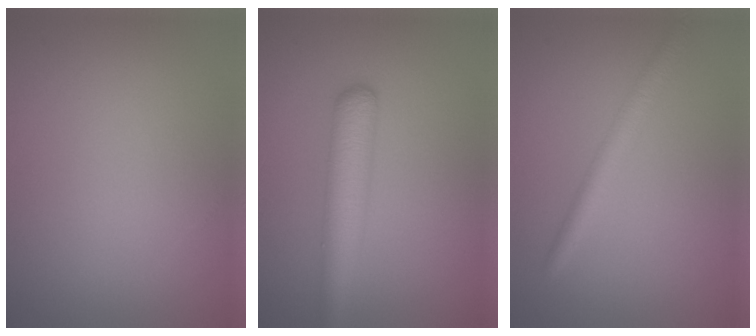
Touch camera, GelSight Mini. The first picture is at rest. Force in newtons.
{"total": 4.7, "press": 4.7, "slide": 0.2}
{"total": 2.6, "press": 2.6, "slide": 0.1}